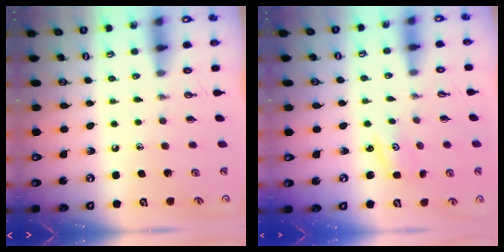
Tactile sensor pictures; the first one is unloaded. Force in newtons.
{"total": 1.7, "press": 1.7, "slide": 0.2}